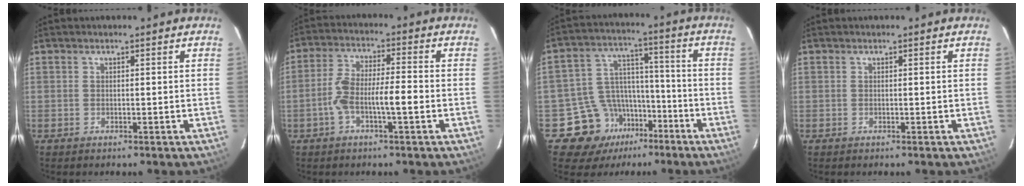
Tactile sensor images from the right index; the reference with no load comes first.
{"total": 7.5, "force": [-2.2, 1.3, 7.1], "torque": [-0.139, 0.020, -0.043]}
{"total": 12.0, "force": [-6.4, 9.7, 2.9], "torque": [-0.042, 0.060, -0.087]}
{"total": 0.0}